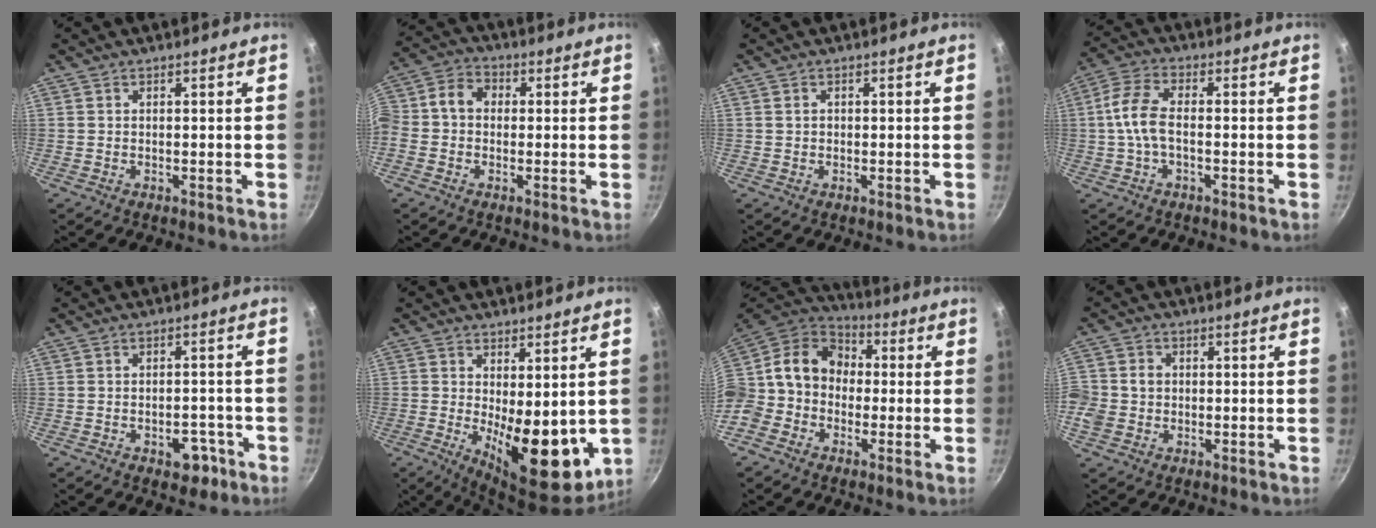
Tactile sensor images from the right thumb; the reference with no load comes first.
{"total": 8.4, "force": [-0.1, 6.7, 5.1], "torque": [-0.095, 0.032, -0.025]}
{"total": 0.9, "force": [0.1, 0.8, 0.4], "torque": [-0.004, 0.004, 0.001]}
{"total": 7.5, "force": [-0.8, 3.8, 6.4], "torque": [-0.138, 0.026, -0.026]}
{"total": 5.5, "force": [-2.7, 3.4, 3.3], "torque": [-0.018, 0.023, -0.028]}
{"total": 13.2, "force": [-0.4, 5.9, 11.8], "torque": [-0.140, -0.027, 0.008]}
{"total": 15.7, "force": [-1.4, 13.4, 8.0], "torque": [-0.122, 0.052, -0.050]}
{"total": 8.0, "force": [-1.0, 7.1, 3.4], "torque": [-0.076, 0.017, -0.026]}